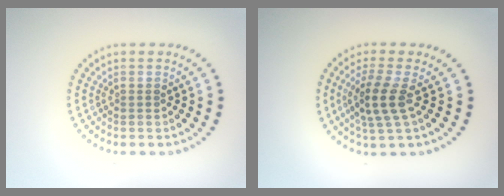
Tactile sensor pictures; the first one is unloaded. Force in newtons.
{"total": 3.4, "press": 2.9, "slide": 1.8}